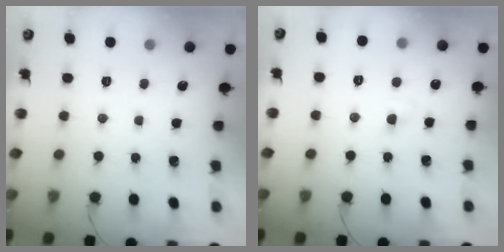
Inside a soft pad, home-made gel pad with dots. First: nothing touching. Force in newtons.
{"total": 2.8, "press": 2.6, "slide": 0.9}